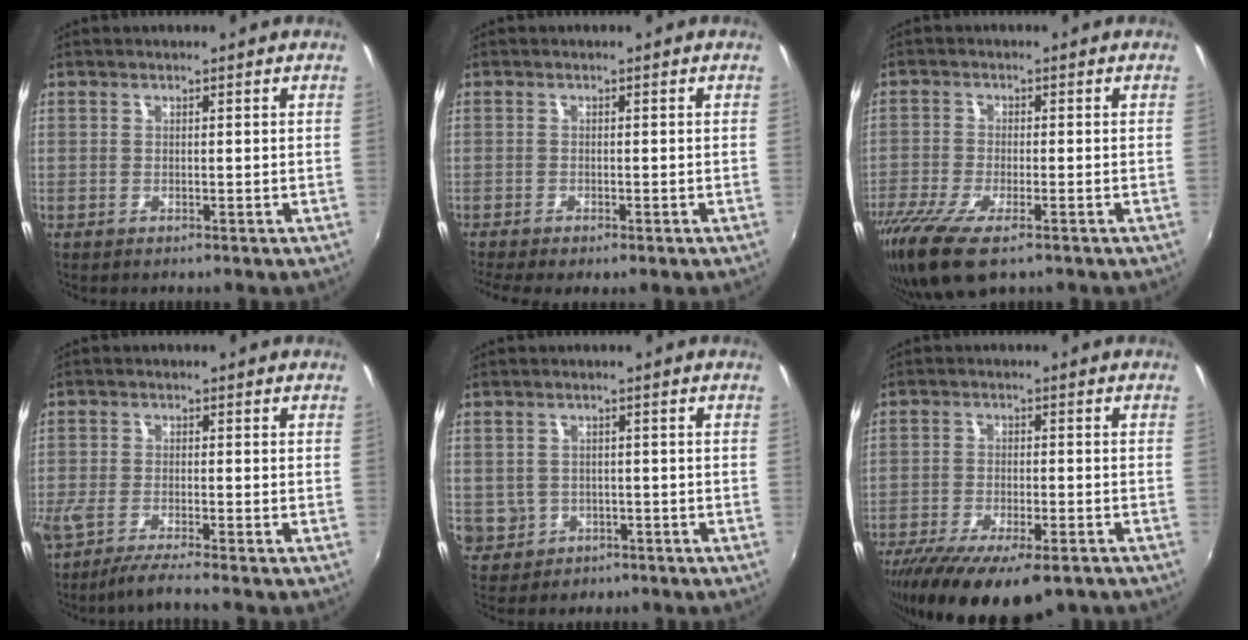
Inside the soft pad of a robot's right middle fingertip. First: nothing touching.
{"total": 3.9, "force": [-2.9, 0.1, 2.6], "torque": [-0.055, -0.024, -0.049]}
{"total": 10.7, "force": [-7.0, 2.9, 7.5], "torque": [-0.172, -0.045, -0.134]}
{"total": 5.9, "force": [-4.9, -0.3, 3.4], "torque": [-0.081, -0.026, -0.093]}
{"total": 6.3, "force": [-1.2, 6.0, 1.7], "torque": [-0.058, 0.001, 0.000]}
{"total": 16.8, "force": [-12.0, 5.1, 10.6], "torque": [-0.210, -0.058, -0.186]}